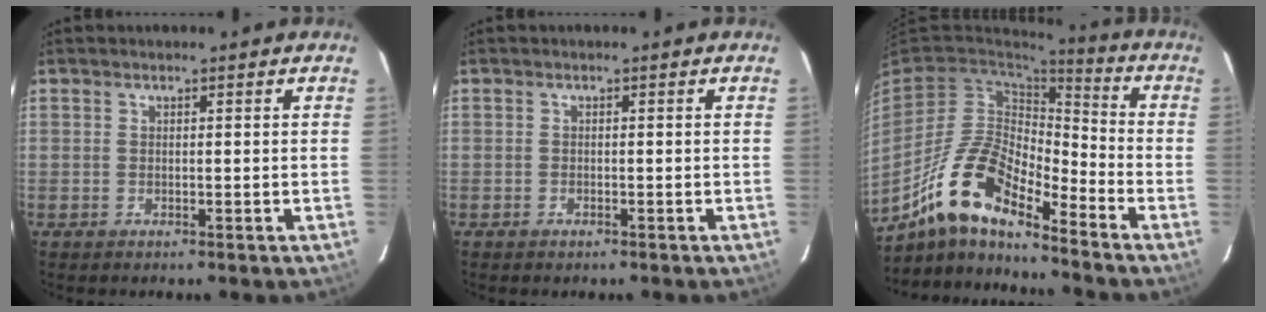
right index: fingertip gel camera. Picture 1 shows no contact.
{"total": 0.6, "force": [-0.4, 0.3, 0.2], "torque": [-0.008, 0.000, -0.005]}
{"total": 12.8, "force": [-9.6, 3.5, 7.6], "torque": [-0.150, 0.025, -0.178]}